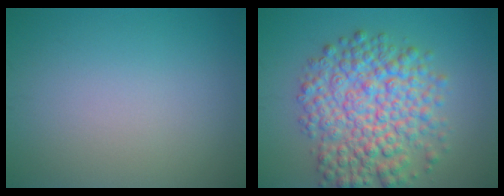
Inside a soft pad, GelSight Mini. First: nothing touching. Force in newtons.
{"total": 8.4, "press": 8.4, "slide": 0.2}